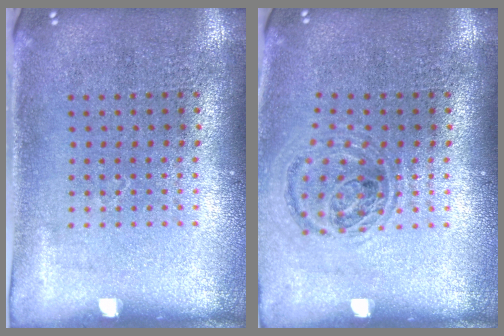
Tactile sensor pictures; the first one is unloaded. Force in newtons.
{"total": 1.0, "press": 0.9, "slide": 0.2}